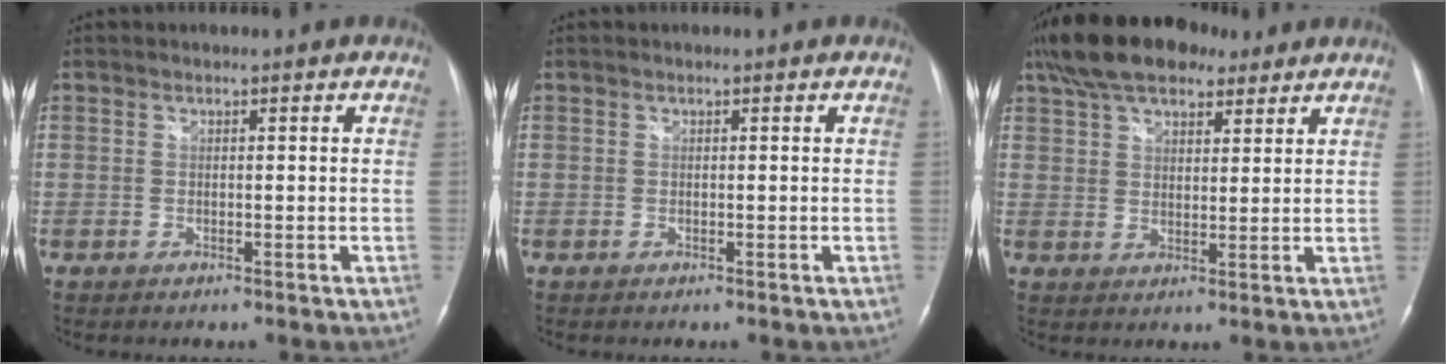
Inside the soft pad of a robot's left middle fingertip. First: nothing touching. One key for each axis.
{"total": 0.0}
{"total": 14.2, "fx": 10.5, "fy": 5.4, "fz": 7.8, "tx": -0.145, "ty": 0.043, "tz": 0.179}